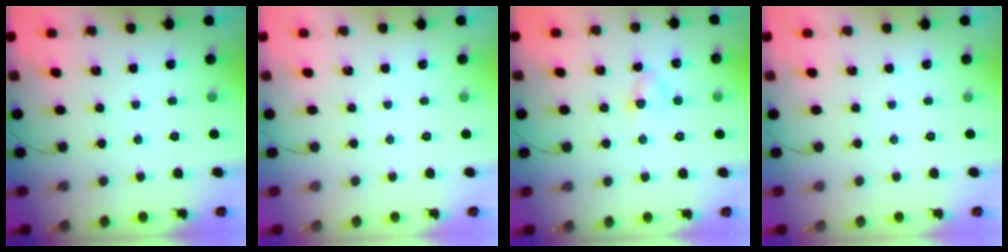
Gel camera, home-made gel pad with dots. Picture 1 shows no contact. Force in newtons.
{"total": 0.0}
{"total": 2.9, "press": 2.6, "slide": 1.3}
{"total": 0.0}